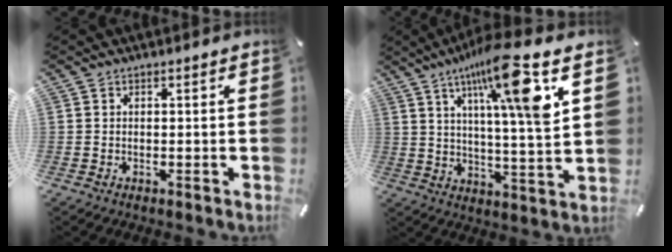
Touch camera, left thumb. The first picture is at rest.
{"total": 17.7, "force": [9.0, 3.1, 14.9], "torque": [-0.242, -0.039, 0.132]}